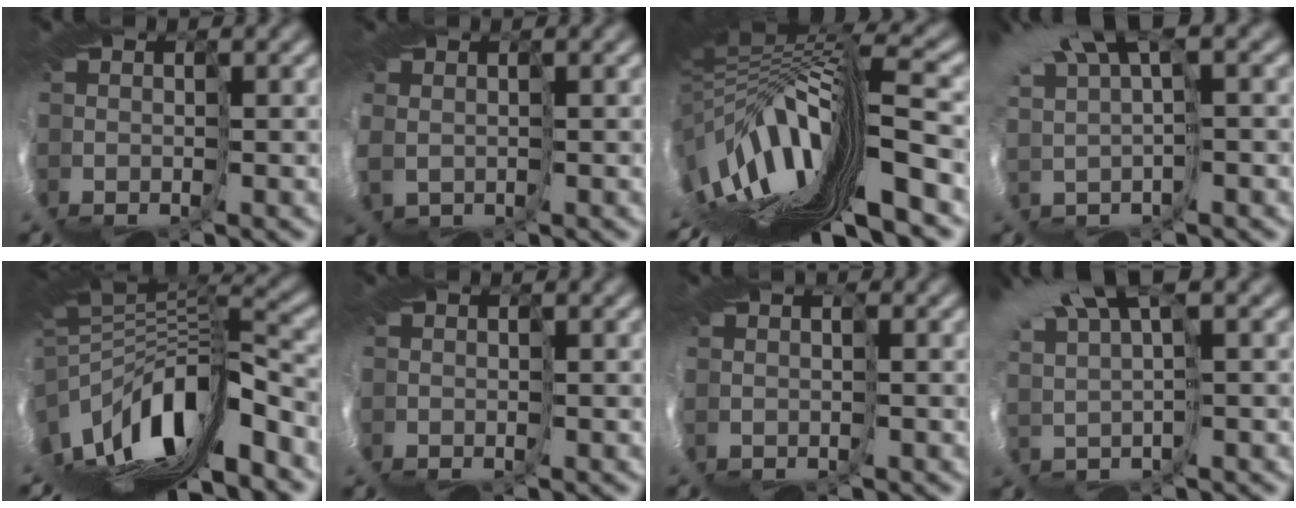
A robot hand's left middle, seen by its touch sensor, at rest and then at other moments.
{"total": 2.1, "force": [1.5, 1.4, 0.6], "torque": [-0.039, 0.002, 0.018]}
{"total": 10.6, "force": [0.1, -0.9, 10.6], "torque": [-0.180, -0.014, 0.039]}
{"total": 6.1, "force": [4.0, -4.5, 0.7], "torque": [-0.008, 0.010, 0.088]}
{"total": 7.8, "force": [-2.4, -0.4, 7.4], "torque": [-0.137, 0.000, -0.016]}
{"total": 0.0}
{"total": 0.5, "force": [0.1, -0.5, 0.1], "torque": [0.001, -0.001, 0.015]}
{"total": 6.8, "force": [4.9, -4.7, 0.4], "torque": [-0.003, 0.013, 0.109]}